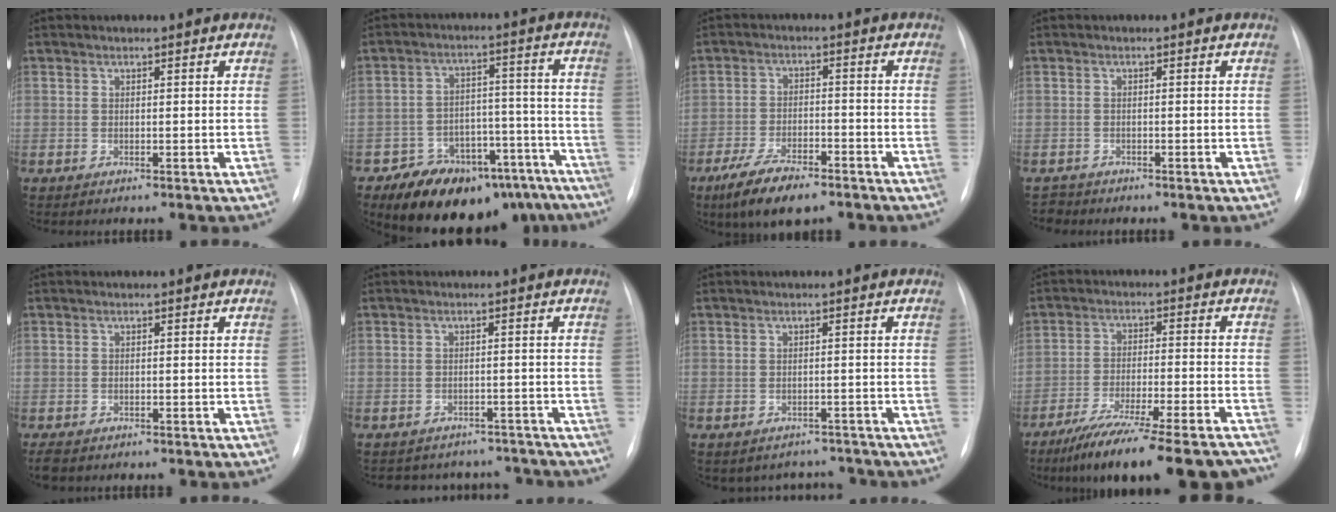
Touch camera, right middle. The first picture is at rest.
{"total": 17.6, "force": [-14.1, 8.5, 6.2], "torque": [-0.060, 0.051, -0.192]}
{"total": 8.8, "force": [-6.3, 2.8, 5.5], "torque": [-0.106, -0.012, -0.108]}
{"total": 1.5, "force": [-1.2, 0.5, -0.6], "torque": [0.007, -0.002, -0.021]}
{"total": 2.2, "force": [-1.7, 1.1, 0.8], "torque": [-0.018, -0.003, -0.024]}
{"total": 8.7, "force": [-7.9, 3.6, 0.2], "torque": [0.001, 0.025, -0.087]}
{"total": 4.4, "force": [-3.9, 2.1, -0.5], "torque": [0.014, 0.023, -0.045]}
{"total": 19.6, "force": [-16.6, 1.7, 10.4], "torque": [-0.118, -0.021, -0.244]}